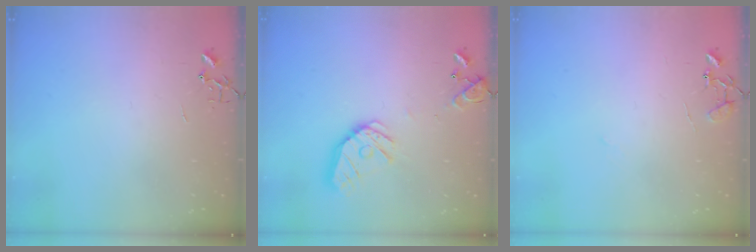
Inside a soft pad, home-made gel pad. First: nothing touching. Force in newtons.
{"total": 15.8, "press": 15.5, "slide": 2.5}
{"total": 8.7, "press": 8.7, "slide": 0.8}